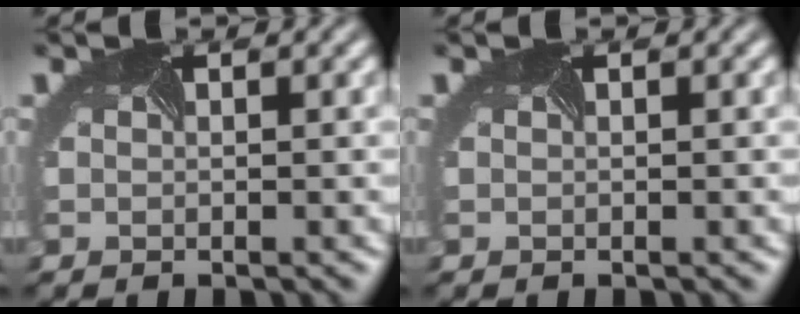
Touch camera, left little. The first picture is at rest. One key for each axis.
{"total": 0.0}